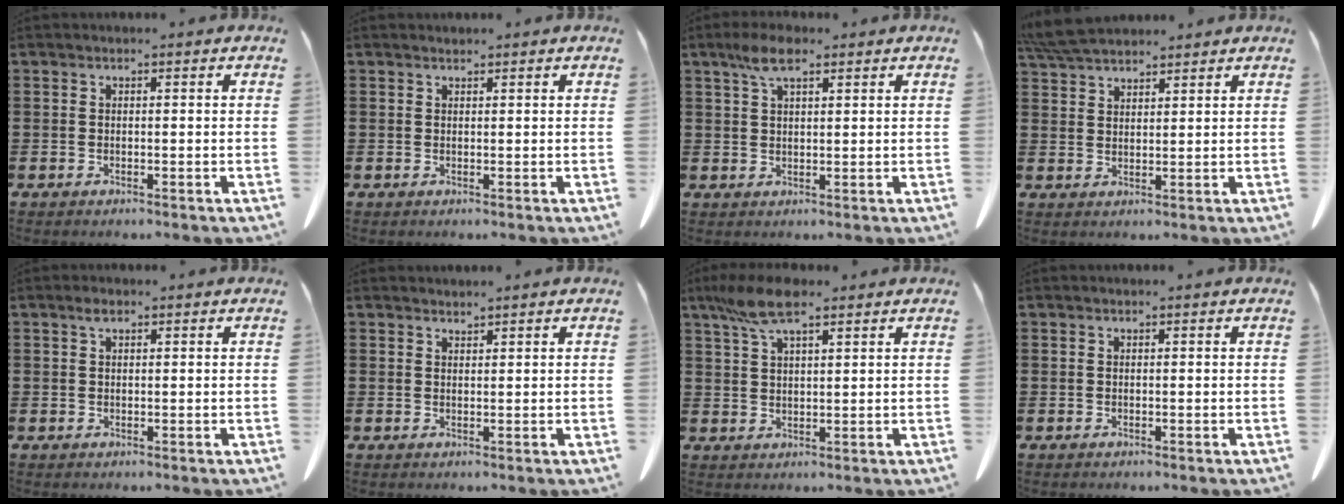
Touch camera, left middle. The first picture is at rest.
{"total": 0.7, "force": [0.6, 0.2, 0.0], "torque": [-0.001, -0.001, 0.014]}
{"total": 5.1, "force": [2.9, 1.7, 3.8], "torque": [-0.082, 0.004, 0.053]}
{"total": 5.7, "force": [5.2, 1.1, 2.1], "torque": [-0.056, -0.009, 0.100]}
{"total": 1.2, "force": [0.7, 0.6, 0.8], "torque": [-0.019, 0.003, 0.013]}
{"total": 1.2, "force": [1.2, 0.1, 0.0], "torque": [-0.002, -0.002, 0.024]}
{"total": 6.9, "force": [4.4, 2.0, 4.8], "torque": [-0.105, 0.001, 0.082]}
{"total": 0.0}